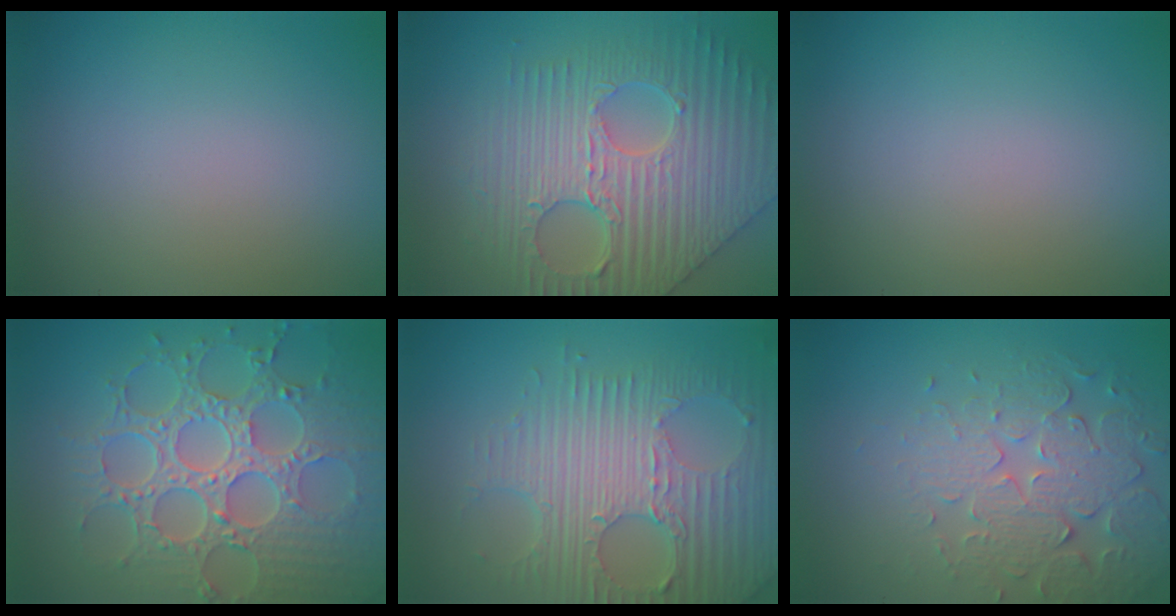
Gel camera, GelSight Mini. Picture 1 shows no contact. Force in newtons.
{"total": 7.7, "press": 6.4, "slide": 4.3}
{"total": 0.0}
{"total": 8.8, "press": 6.4, "slide": 5.9}
{"total": 7.8, "press": 5.5, "slide": 5.6}
{"total": 5.0, "press": 4.4, "slide": 2.5}